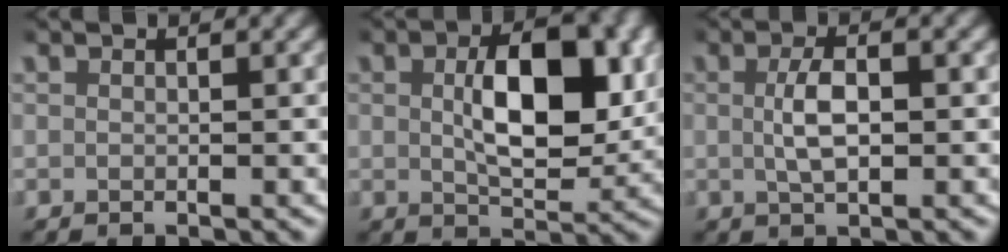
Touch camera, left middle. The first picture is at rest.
{"total": 7.6, "force": [1.3, 3.7, 6.4], "torque": [-0.105, -0.007, 0.023]}
{"total": 2.8, "force": [0.1, 1.0, 2.6], "torque": [-0.051, 0.000, 0.003]}